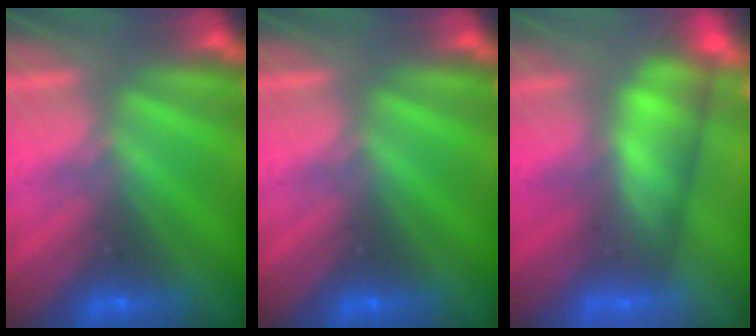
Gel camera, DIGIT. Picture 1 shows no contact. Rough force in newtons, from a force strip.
{"total": 0.0}
{"total": 4.4}